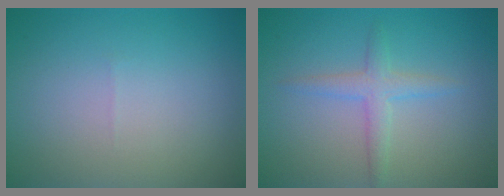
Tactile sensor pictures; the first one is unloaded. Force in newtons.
{"total": 2.0, "press": 2.0, "slide": 0.1}